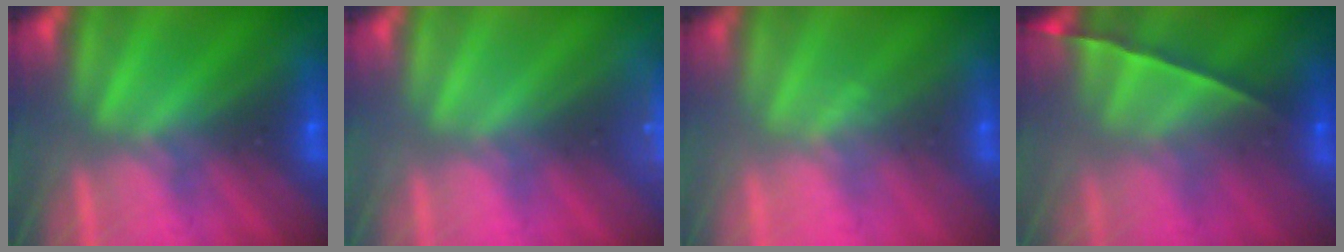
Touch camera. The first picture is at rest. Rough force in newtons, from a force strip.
{"total": 2.4}
{"total": 2.2}
{"total": 1.5}